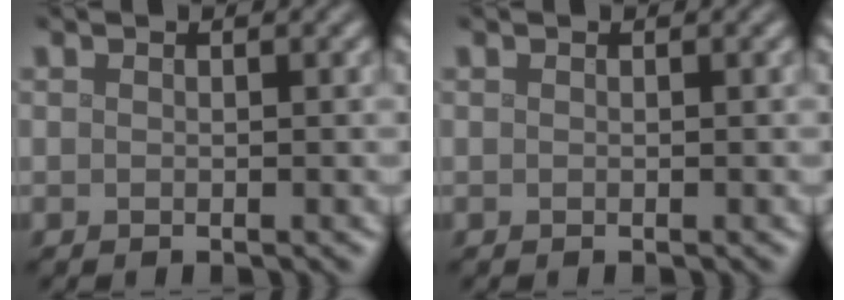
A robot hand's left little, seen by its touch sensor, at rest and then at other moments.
{"total": 0.0}